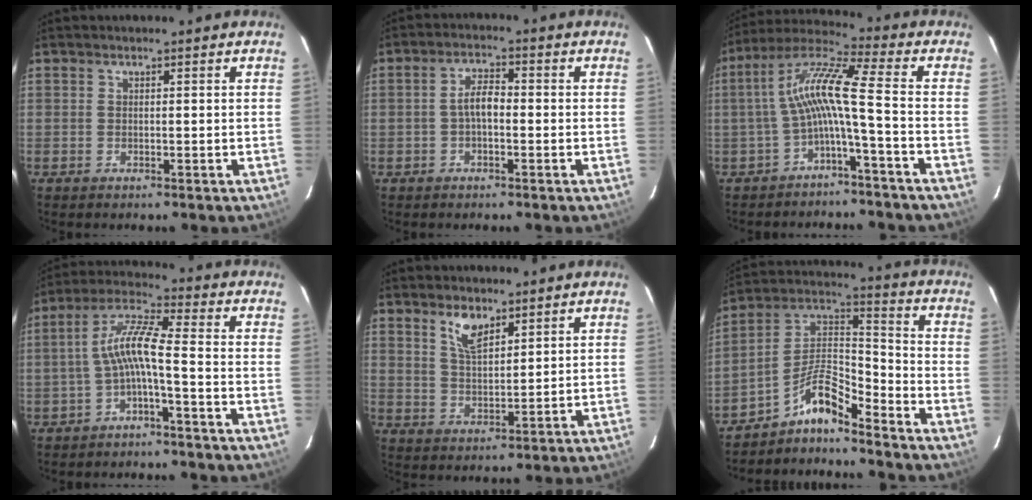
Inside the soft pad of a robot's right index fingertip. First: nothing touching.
{"total": 3.7, "force": [-0.8, 1.6, 3.2], "torque": [-0.063, 0.012, -0.015]}
{"total": 9.9, "force": [-2.6, -0.4, 9.5], "torque": [-0.203, 0.019, -0.052]}
{"total": 8.7, "force": [-2.4, 0.1, 8.4], "torque": [-0.188, 0.020, -0.047]}
{"total": 5.6, "force": [3.7, 2.2, 3.5], "torque": [-0.065, 0.002, 0.071]}
{"total": 8.5, "force": [-6.9, 1.6, 4.7], "torque": [-0.105, 0.034, -0.139]}